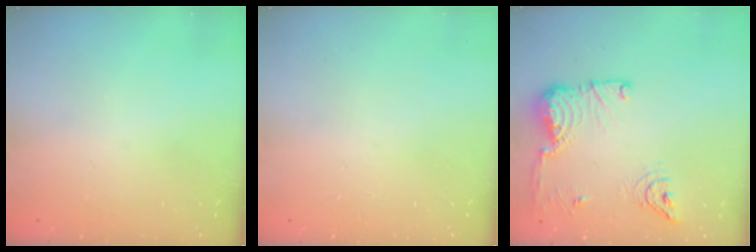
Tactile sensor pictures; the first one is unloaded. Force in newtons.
{"total": 0.0}
{"total": 14.7, "press": 14.6, "slide": 2.1}